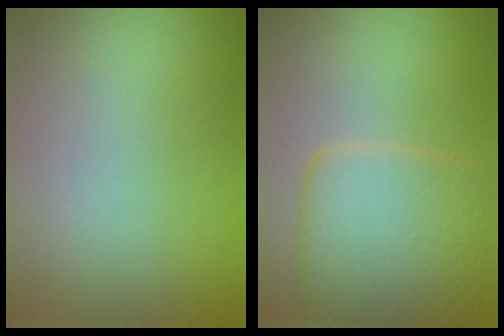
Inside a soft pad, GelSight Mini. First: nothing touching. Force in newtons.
{"total": 6.3, "press": 6.3, "slide": 0.5}